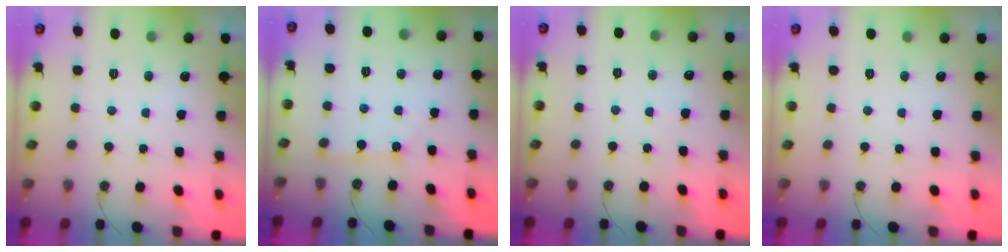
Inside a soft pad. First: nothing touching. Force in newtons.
{"total": 3.2, "press": 3.2, "slide": 0.5}
{"total": 2.7, "press": 2.7, "slide": 0.3}
{"total": 0.0}